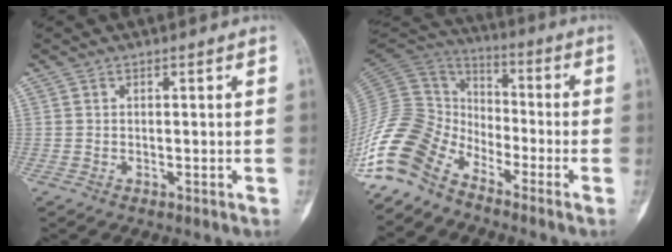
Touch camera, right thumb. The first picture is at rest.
{"total": 16.3, "force": [-11.6, 9.0, 7.1], "torque": [-0.141, 0.072, -0.239]}